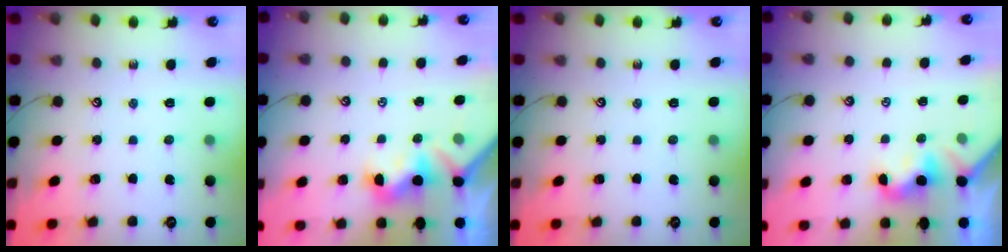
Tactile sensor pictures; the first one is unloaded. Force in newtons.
{"total": 1.5, "press": 1.3, "slide": 0.8}
{"total": 0.0}
{"total": 2.0, "press": 2.0, "slide": 0.5}